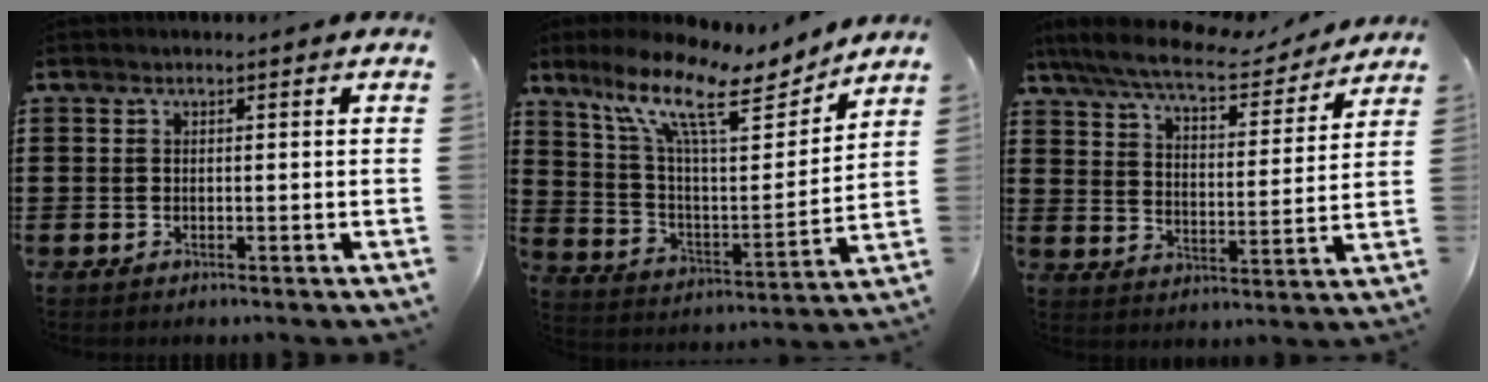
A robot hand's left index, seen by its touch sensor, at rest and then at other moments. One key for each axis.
{"total": 13.0, "fx": 8.9, "fy": 3.5, "fz": 8.9, "tx": -0.195, "ty": -0.045, "tz": 0.147}
{"total": 8.1, "fx": 7.1, "fy": 0.9, "fz": 3.7, "tx": -0.103, "ty": -0.037, "tz": 0.122}